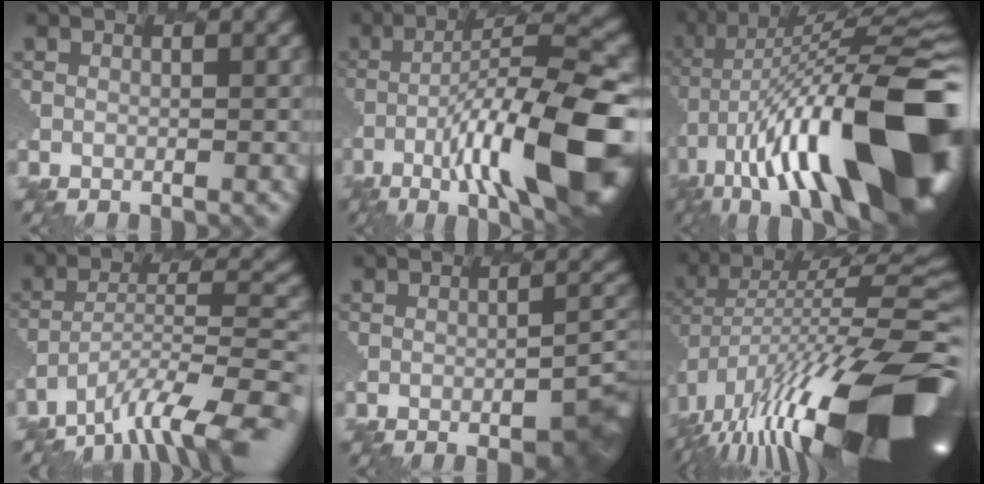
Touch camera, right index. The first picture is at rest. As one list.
[{"total": 12.8, "force": [-5.2, 2.4, 11.4], "torque": [-0.212, -0.006, -0.083]}, {"total": 17.6, "force": [-4.0, 5.9, 16.1], "torque": [-0.263, 0.021, -0.081]}, {"total": 9.7, "force": [-7.2, 2.3, 6.1], "torque": [-0.116, -0.006, -0.133]}, {"total": 4.9, "force": [-2.3, 1.3, 4.2], "torque": [-0.053, -0.009, -0.022]}, {"total": 16.3, "force": [-5.7, 5.5, 14.2], "torque": [-0.246, -0.001, -0.096]}]